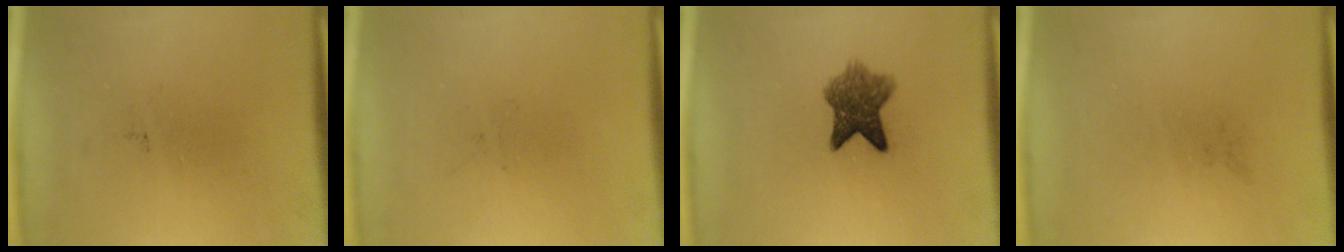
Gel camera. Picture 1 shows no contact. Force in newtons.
{"total": 0.0}
{"total": 6.5}
{"total": 0.0}